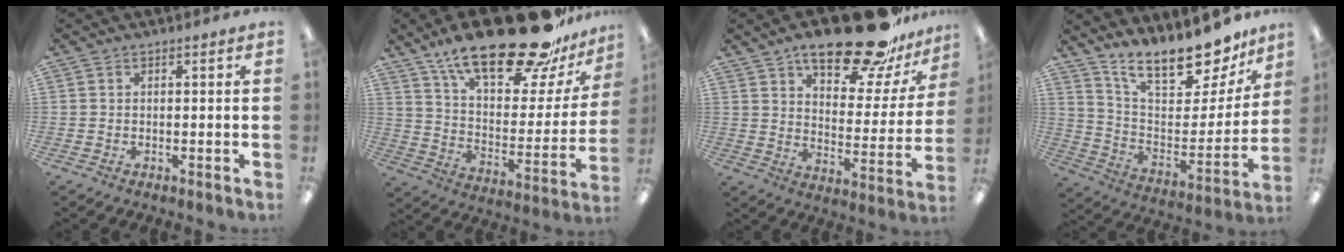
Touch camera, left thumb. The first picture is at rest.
{"total": 28.0, "force": [20.0, 9.6, 17.1], "torque": [-0.260, -0.128, 0.330]}
{"total": 22.7, "force": [17.1, 7.5, 12.8], "torque": [-0.187, -0.102, 0.283]}
{"total": 18.5, "force": [15.8, 5.4, 7.9], "torque": [-0.131, -0.121, 0.274]}